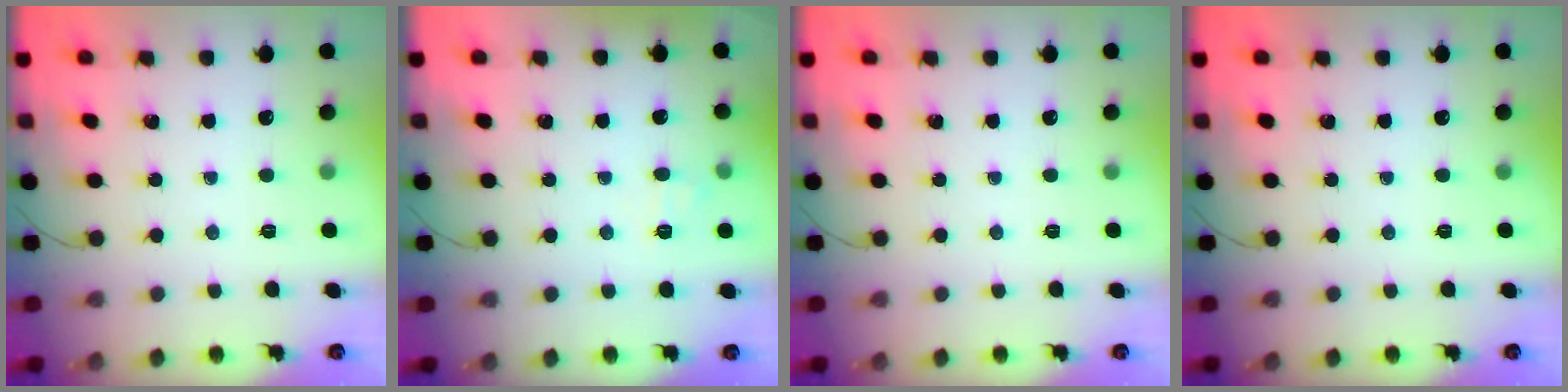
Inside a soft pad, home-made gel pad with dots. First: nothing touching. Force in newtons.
{"total": 6.2, "press": 6.1, "slide": 1.5}
{"total": 0.0}
{"total": 0.0}